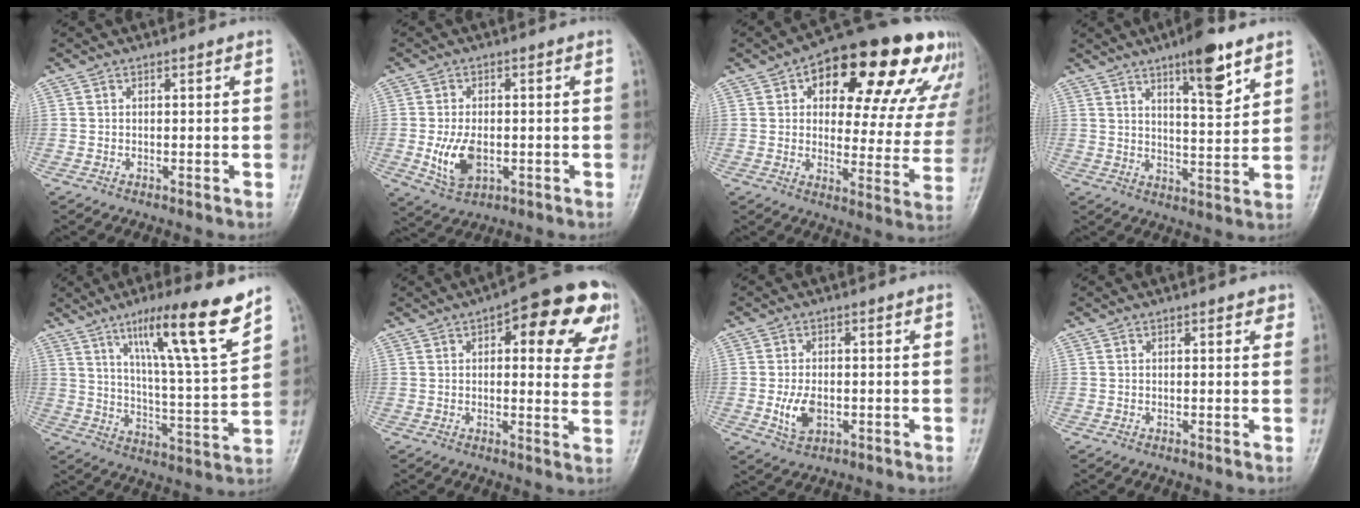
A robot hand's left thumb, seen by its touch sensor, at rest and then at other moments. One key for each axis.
{"total": 7.5, "fx": -1.4, "fy": 4.5, "fz": 5.9, "tx": -0.107, "ty": -0.003, "tz": -0.018}
{"total": 26.5, "fx": 13.1, "fy": 12.1, "fz": 19.5, "tx": -0.215, "ty": 0.008, "tz": 0.180}
{"total": 10.4, "fx": 6.3, "fy": 2.7, "fz": 7.8, "tx": -0.104, "ty": -0.038, "tz": 0.098}
{"total": 17.4, "fx": 11.0, "fy": 1.4, "fz": 13.4, "tx": -0.200, "ty": -0.059, "tz": 0.179}
{"total": 17.9, "fx": 7.7, "fy": 7.2, "fz": 14.4, "tx": -0.137, "ty": -0.006, "tz": 0.085}
{"total": 5.2, "fx": -1.1, "fy": 3.2, "fz": 4.0, "tx": -0.076, "ty": 0.000, "tz": -0.016}
{"total": 1.7, "fx": 0.9, "fy": 0.9, "fz": 1.2, "tx": -0.008, "ty": -0.001, "tz": 0.009}